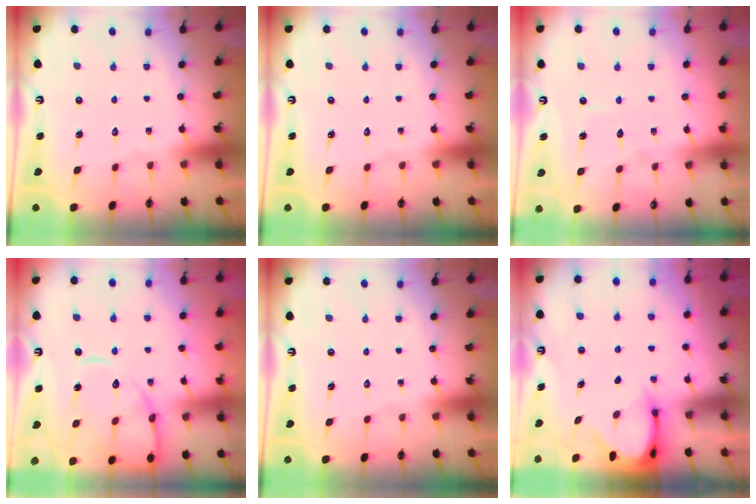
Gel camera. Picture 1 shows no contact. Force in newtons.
{"total": 0.0}
{"total": 3.4, "press": 3.4, "slide": 0.2}
{"total": 13.2, "press": 13.1, "slide": 1.3}
{"total": 0.0}
{"total": 3.8, "press": 3.8, "slide": 0.2}